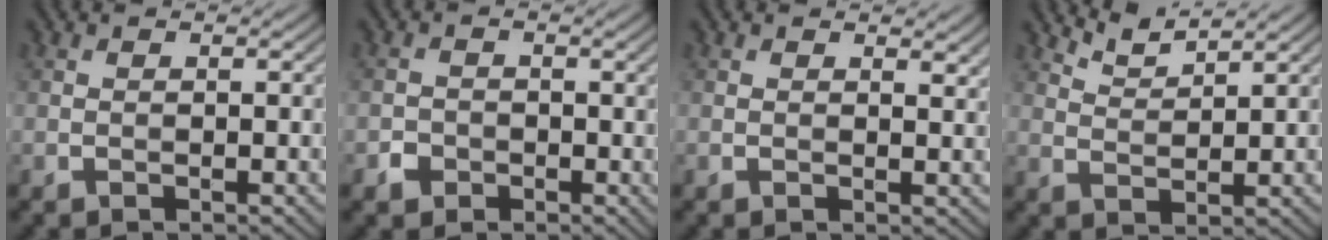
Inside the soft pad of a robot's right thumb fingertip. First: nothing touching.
{"total": 1.9, "force": [-0.9, 1.6, 0.5], "torque": [-0.005, -0.001, -0.023]}
{"total": 1.5, "force": [1.1, 0.5, 0.9], "torque": [-0.014, -0.005, 0.019]}
{"total": 3.2, "force": [2.9, 0.3, 1.2], "torque": [-0.027, 0.000, 0.063]}